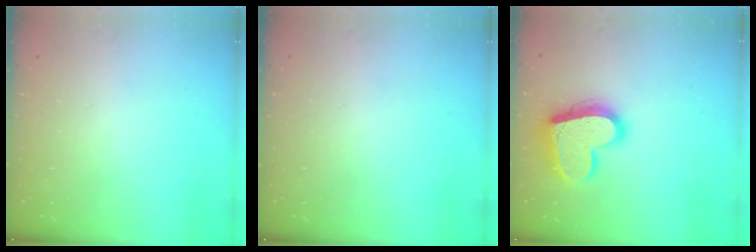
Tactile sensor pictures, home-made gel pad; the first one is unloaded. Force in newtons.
{"total": 0.0}
{"total": 18.1, "press": 18.1, "slide": 1.6}